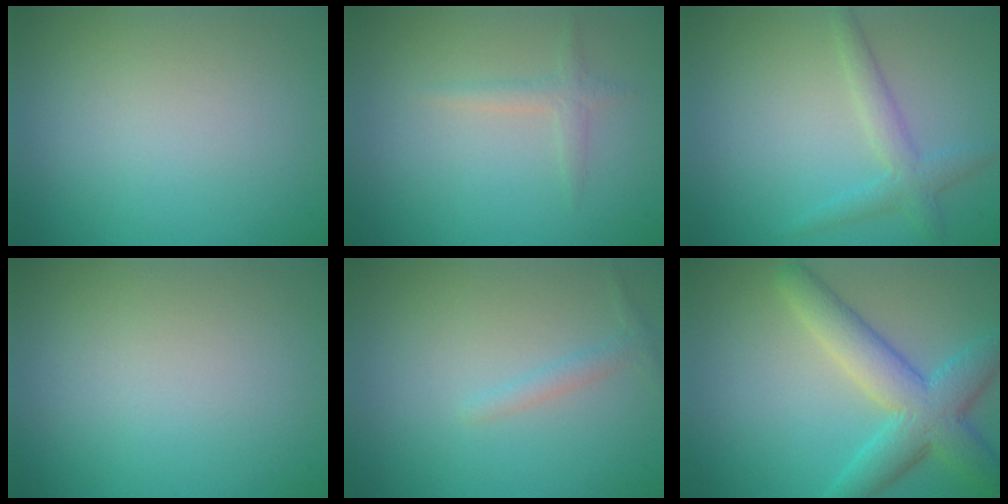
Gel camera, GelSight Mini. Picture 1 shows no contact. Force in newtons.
{"total": 1.3, "press": 1.3, "slide": 0.1}
{"total": 2.4, "press": 2.4, "slide": 0.1}
{"total": 0.0}
{"total": 1.2, "press": 1.2, "slide": 0.0}
{"total": 6.4, "press": 6.4, "slide": 0.1}